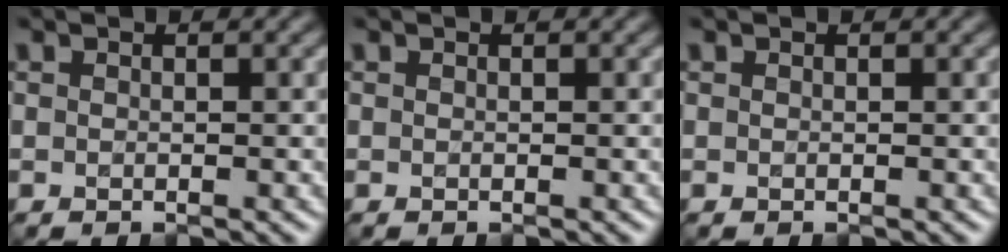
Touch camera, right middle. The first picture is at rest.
{"total": 0.0}
{"total": 0.0}